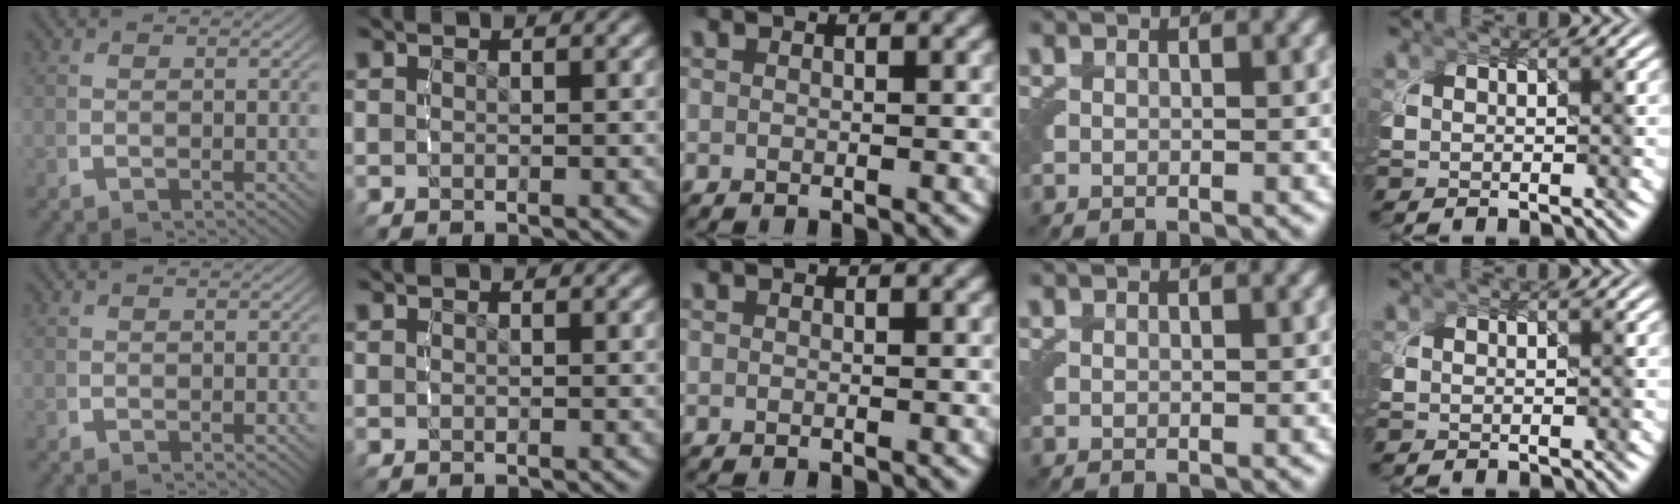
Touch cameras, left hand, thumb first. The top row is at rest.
{}